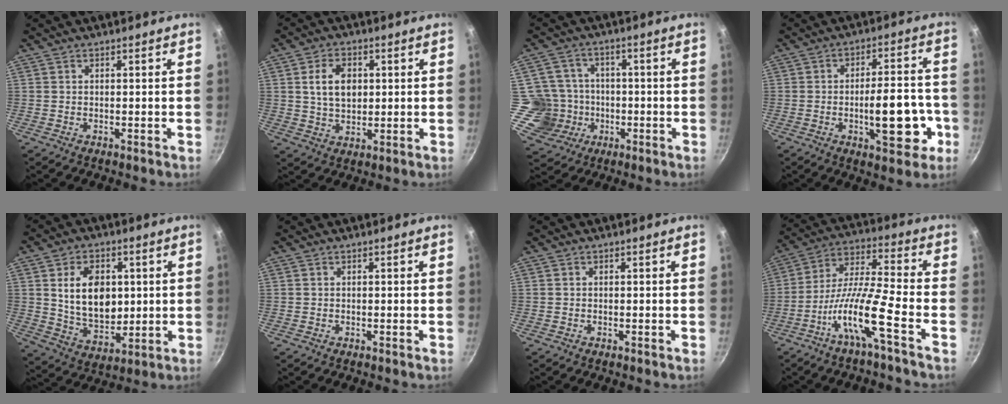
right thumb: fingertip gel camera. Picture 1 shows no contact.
{"total": 7.8, "force": [1.6, 5.3, 5.4], "torque": [-0.079, -0.004, 0.030]}
{"total": 9.9, "force": [-2.1, 9.4, 2.2], "torque": [-0.010, 0.030, -0.037]}
{"total": 13.4, "force": [-3.9, 5.6, 11.6], "torque": [-0.129, 0.027, -0.052]}
{"total": 13.6, "force": [2.5, 9.4, 9.5], "torque": [-0.130, -0.019, 0.053]}
{"total": 0.0}
{"total": 0.0}
{"total": 12.3, "force": [-6.3, 0.6, 10.5], "torque": [-0.202, 0.044, -0.128]}